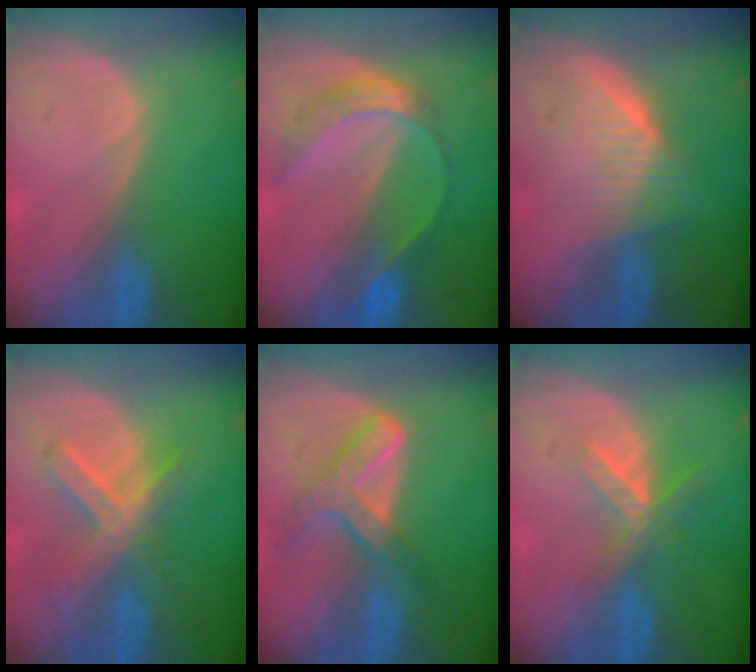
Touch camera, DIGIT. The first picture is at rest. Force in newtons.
{"total": 7.2, "press": 6.1, "slide": 4.0}
{"total": 6.1, "press": 6.0, "slide": 1.0}
{"total": 7.4, "press": 6.4, "slide": 3.8}
{"total": 7.3, "press": 6.2, "slide": 3.8}
{"total": 5.6, "press": 4.9, "slide": 2.7}